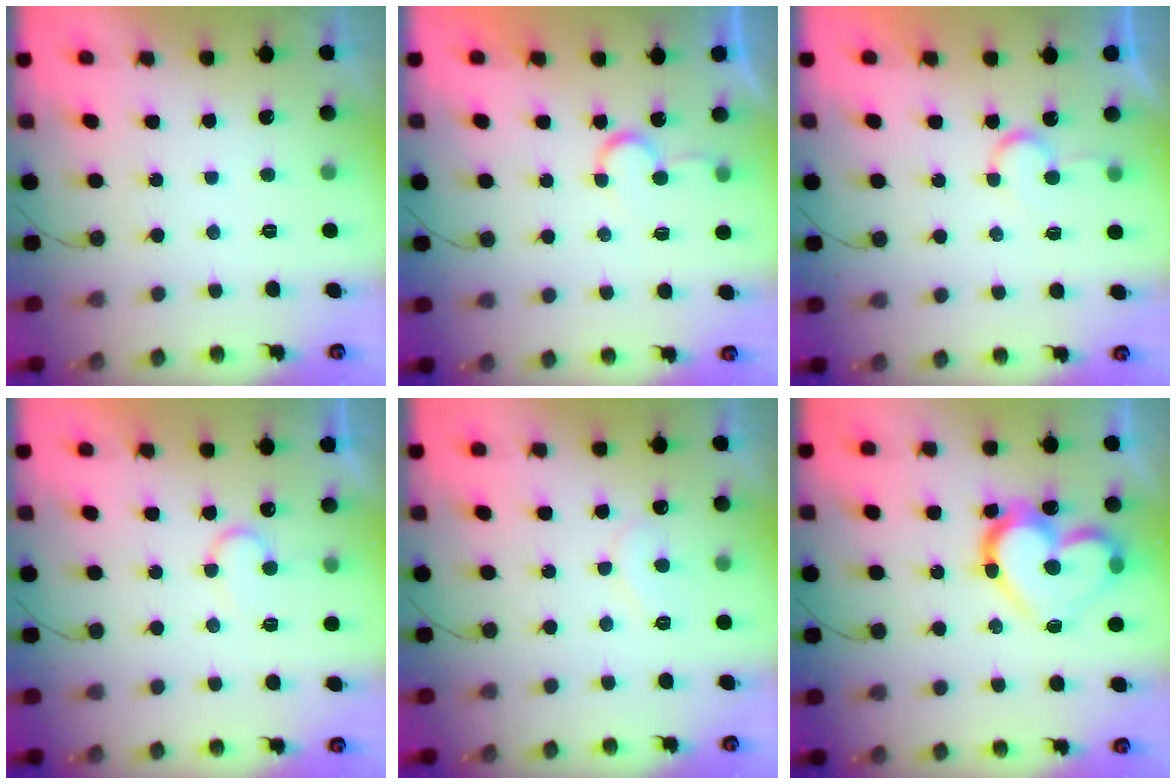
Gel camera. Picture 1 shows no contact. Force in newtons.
{"total": 5.7, "press": 5.7, "slide": 0.3}
{"total": 5.2, "press": 5.2, "slide": 0.3}
{"total": 7.3, "press": 7.3, "slide": 0.4}
{"total": 6.0, "press": 6.0, "slide": 0.4}
{"total": 17.4, "press": 17.3, "slide": 2.0}